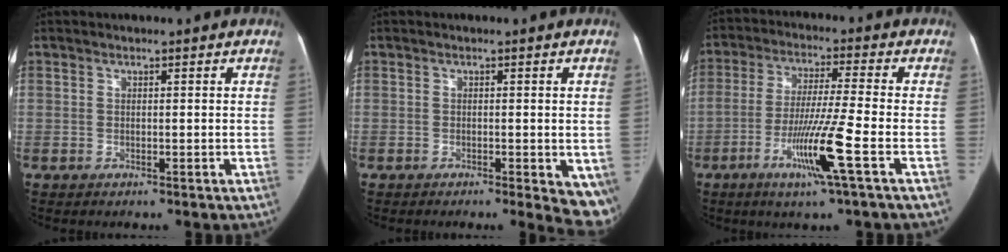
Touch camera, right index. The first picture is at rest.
{"total": 6.6, "force": [-2.6, 2.2, 5.6], "torque": [-0.054, -0.013, -0.036]}
{"total": 10.3, "force": [-4.4, -1.3, 9.2], "torque": [-0.175, -0.024, -0.088]}